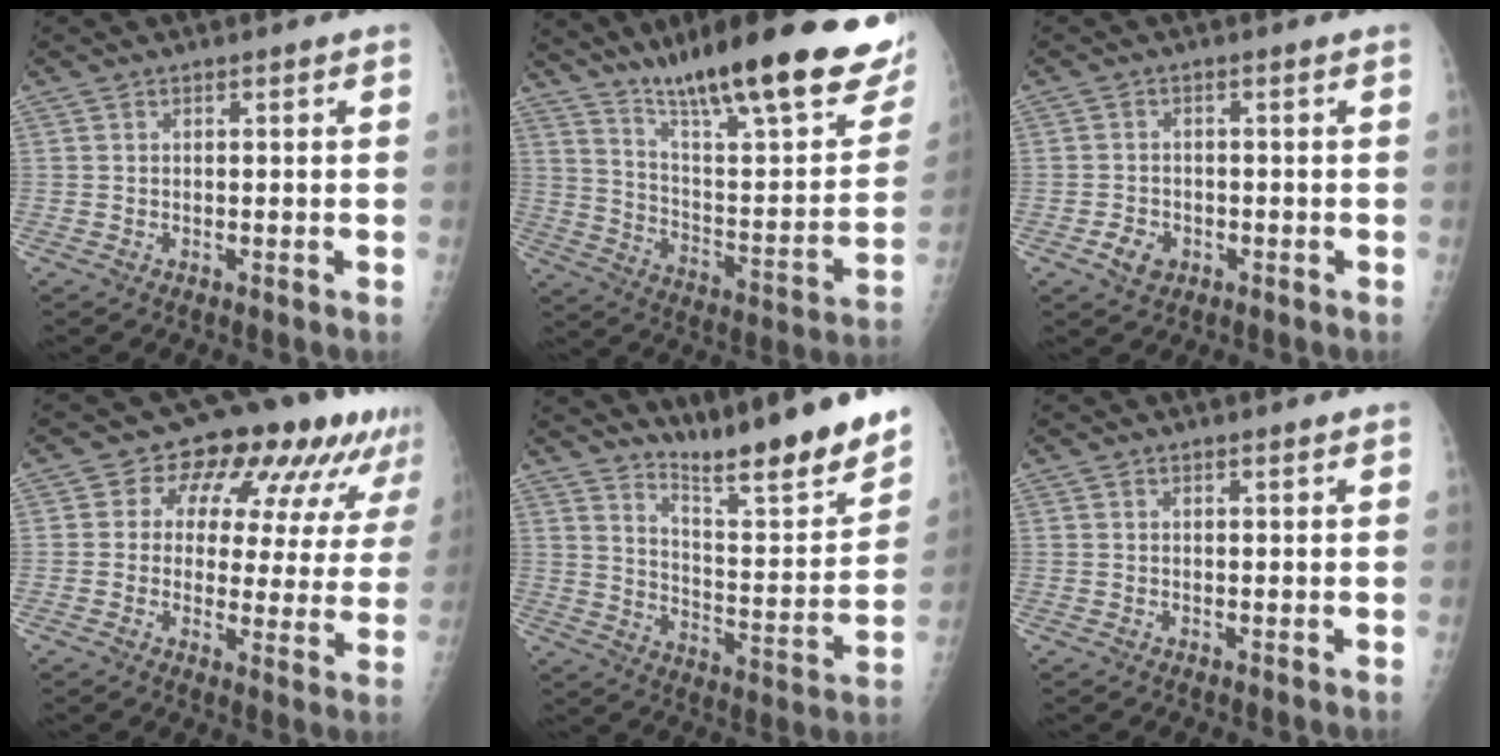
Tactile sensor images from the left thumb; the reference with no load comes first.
{"total": 30.5, "force": [20.4, 6.1, 21.8], "torque": [-0.294, -0.065, 0.310]}
{"total": 3.3, "force": [-1.4, 2.5, 1.6], "torque": [-0.023, 0.003, -0.020]}
{"total": 16.9, "force": [9.6, 9.6, 10.0], "torque": [-0.086, -0.017, 0.108]}
{"total": 18.2, "force": [15.7, 1.0, 9.3], "torque": [-0.118, -0.126, 0.240]}
{"total": 0.7, "force": [0.6, -0.1, 0.3], "torque": [-0.009, -0.002, 0.012]}